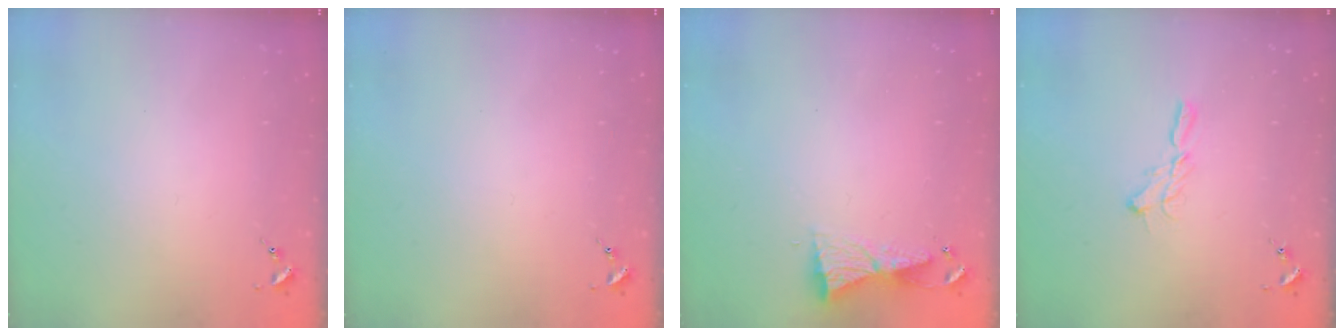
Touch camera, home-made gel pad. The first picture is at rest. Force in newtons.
{"total": 0.0}
{"total": 5.9, "press": 5.9, "slide": 0.6}
{"total": 6.9, "press": 6.9, "slide": 0.1}